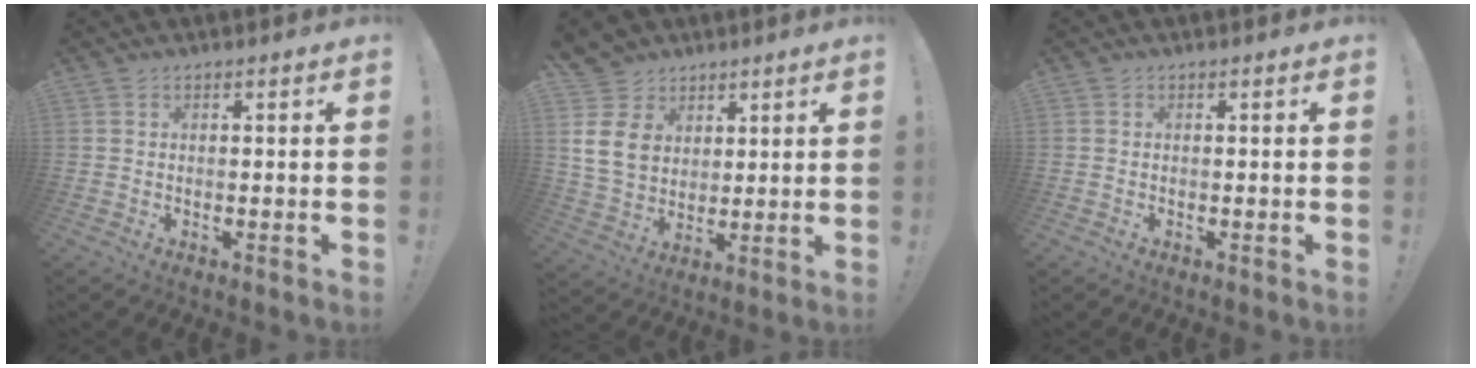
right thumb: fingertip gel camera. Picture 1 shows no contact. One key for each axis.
{"total": 12.8, "fx": 4.7, "fy": 10.6, "fz": 5.5, "tx": -0.093, "ty": -0.021, "tz": 0.100}
{"total": 0.0}